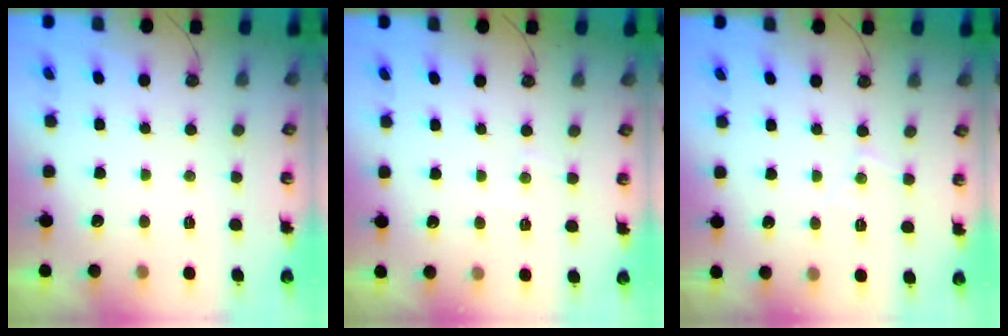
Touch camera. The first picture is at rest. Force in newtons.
{"total": 3.6, "press": 3.6, "slide": 0.6}
{"total": 5.4, "press": 5.4, "slide": 0.3}